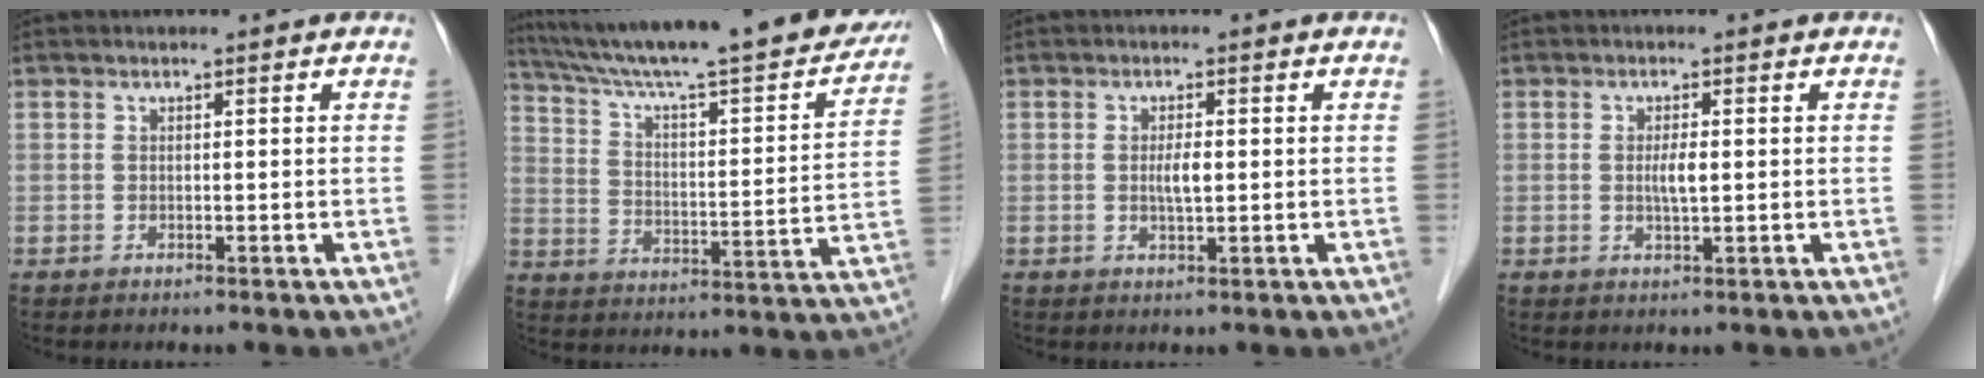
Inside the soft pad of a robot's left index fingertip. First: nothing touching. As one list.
[{"total": 29.2, "force": [25.2, 3.1, 14.4], "torque": [-0.231, -0.034, 0.344]}, {"total": 2.4, "force": [-0.1, 0.4, 2.3], "torque": [-0.045, -0.003, 0.000]}, {"total": 2.4, "force": [0.0, 0.3, 2.3], "torque": [-0.046, -0.004, 0.001]}]